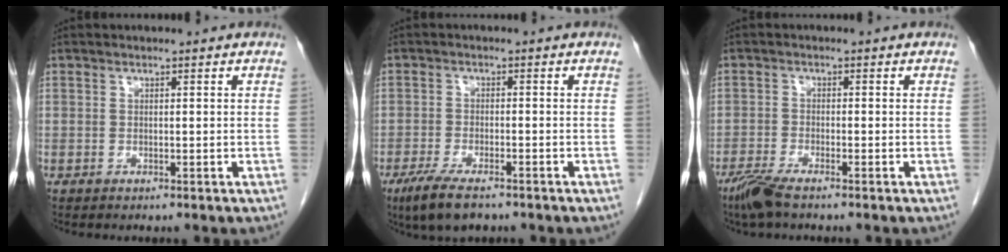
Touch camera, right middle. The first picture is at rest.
{"total": 6.9, "force": [-5.0, 1.8, 4.4], "torque": [-0.081, -0.014, -0.083]}
{"total": 4.1, "force": [-3.2, 0.5, 2.5], "torque": [-0.058, -0.010, -0.064]}